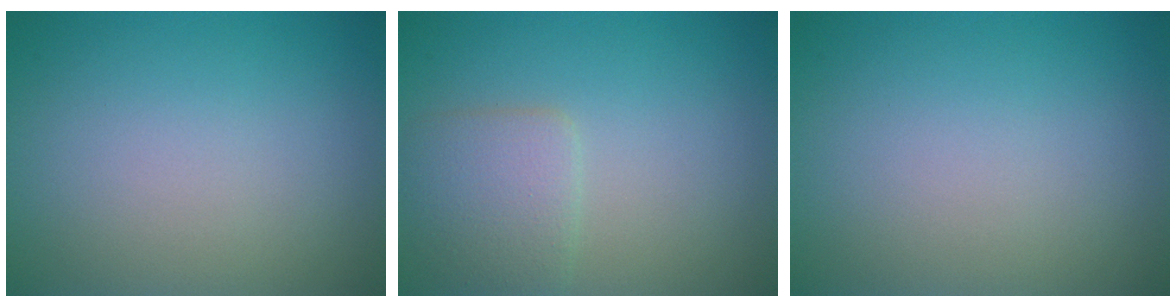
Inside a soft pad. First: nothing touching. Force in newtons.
{"total": 2.9, "press": 2.9, "slide": 0.0}
{"total": 0.0}